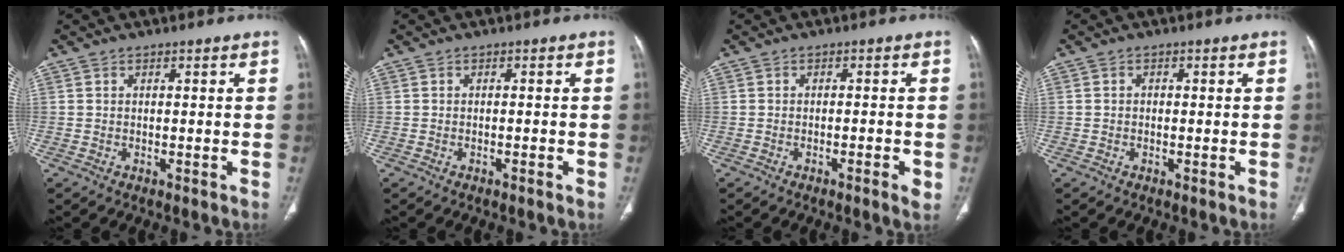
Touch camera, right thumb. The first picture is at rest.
{"total": 0.8, "force": [-0.4, 0.1, 0.7], "torque": [-0.017, 0.003, -0.005]}
{"total": 2.9, "force": [-1.1, 0.5, 2.6], "torque": [-0.045, 0.000, -0.016]}
{"total": 0.8, "force": [-0.1, 0.7, 0.4], "torque": [-0.005, 0.004, -0.002]}